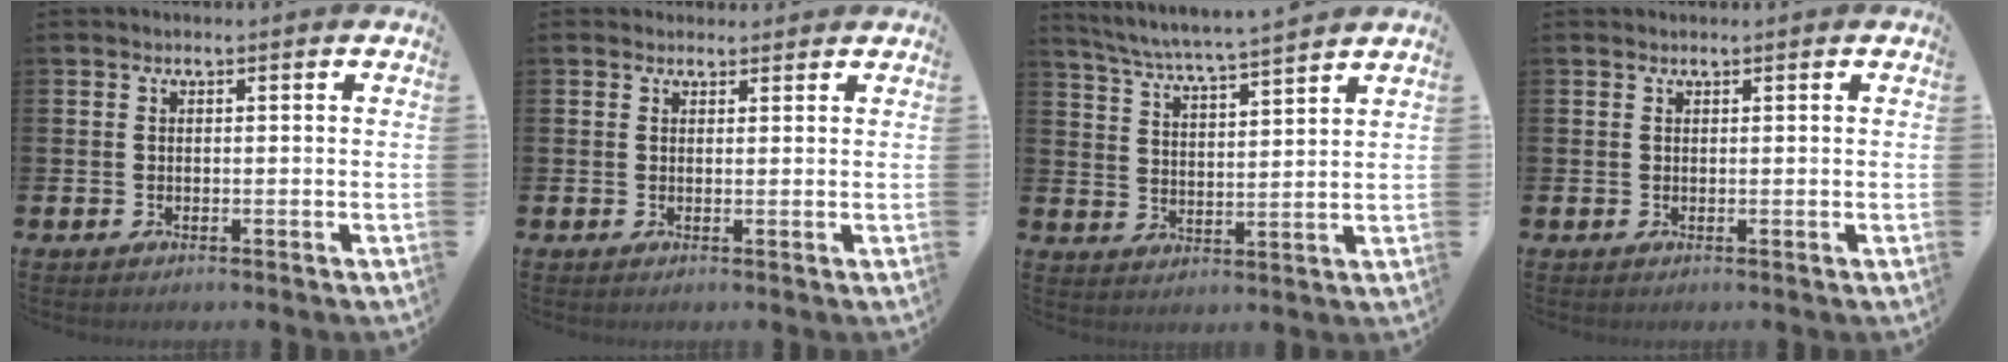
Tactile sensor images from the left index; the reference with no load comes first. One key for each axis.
{"total": 1.7, "fx": 1.6, "fy": 0.7, "fz": -0.2, "tx": 0.023, "ty": -0.006, "tz": 0.025}
{"total": 5.8, "fx": 5.6, "fy": -0.4, "fz": 1.5, "tx": -0.051, "ty": -0.042, "tz": 0.096}
{"total": 0.5, "fx": 0.5, "fy": 0.1, "fz": -0.1, "tx": 0.016, "ty": -0.006, "tz": 0.007}